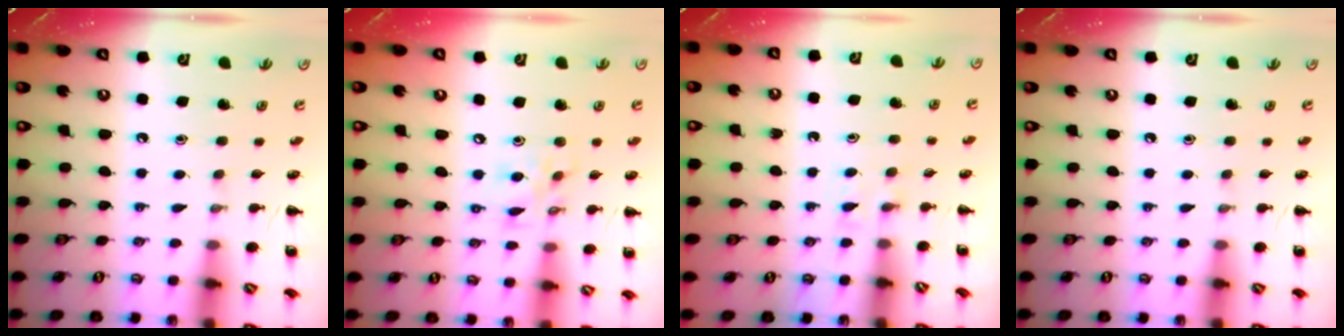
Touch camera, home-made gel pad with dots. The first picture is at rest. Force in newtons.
{"total": 8.5, "press": 8.5, "slide": 0.8}
{"total": 2.8, "press": 2.5, "slide": 1.1}
{"total": 0.0}